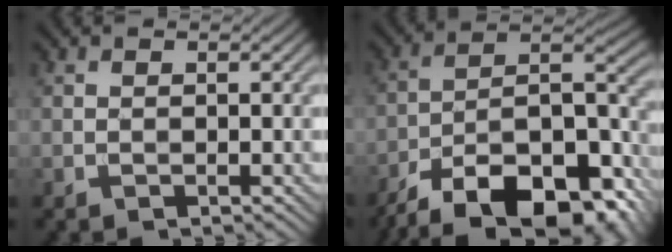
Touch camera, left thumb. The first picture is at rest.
{"total": 18.6, "force": [-14.0, 6.2, 10.5], "torque": [-0.186, -0.017, -0.215]}